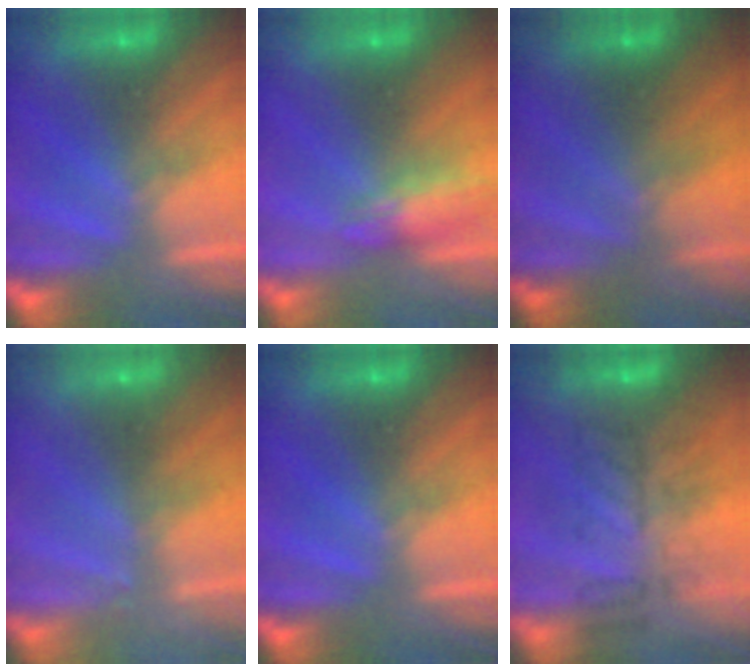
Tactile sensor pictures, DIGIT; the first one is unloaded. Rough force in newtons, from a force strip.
{"total": 2.4}
{"total": 1.9}
{"total": 2.4}
{"total": 0.0}
{"total": 10.2}